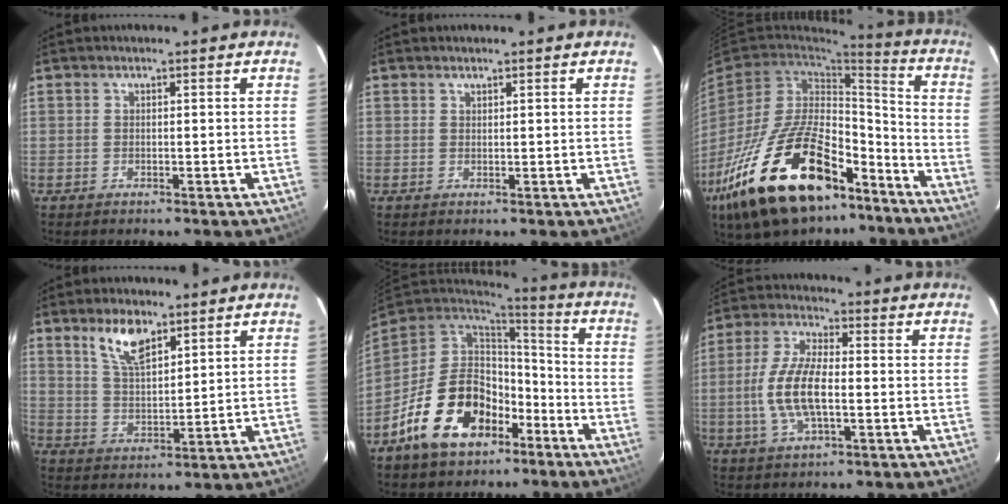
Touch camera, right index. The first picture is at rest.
{"total": 0.6, "force": [0.5, 0.2, 0.0], "torque": [0.000, 0.001, 0.011]}
{"total": 29.2, "force": [-17.1, 14.1, 19.0], "torque": [-0.370, -0.006, -0.267]}
{"total": 7.6, "force": [5.1, 3.0, 4.9], "torque": [-0.089, 0.004, 0.103]}
{"total": 18.4, "force": [-9.3, 11.4, 11.1], "torque": [-0.235, 0.008, -0.141]}
{"total": 10.7, "force": [-1.7, 4.2, 9.7], "torque": [-0.203, 0.003, -0.033]}